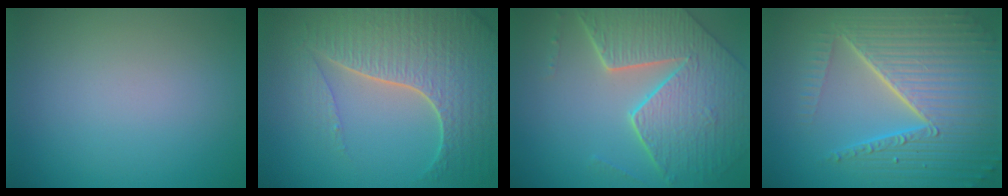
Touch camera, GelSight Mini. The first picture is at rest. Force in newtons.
{"total": 7.5, "press": 5.6, "slide": 5.0}
{"total": 8.9, "press": 6.3, "slide": 6.3}
{"total": 10.1, "press": 6.3, "slide": 7.9}